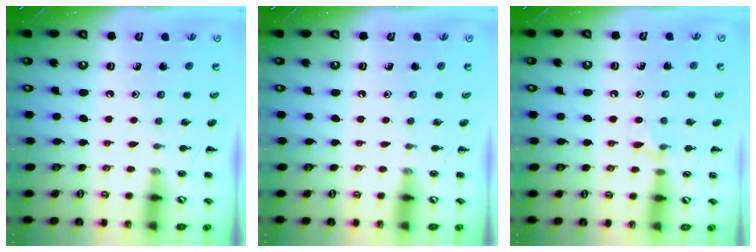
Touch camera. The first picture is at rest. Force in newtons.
{"total": 0.0}
{"total": 5.5, "press": 5.2, "slide": 2.0}